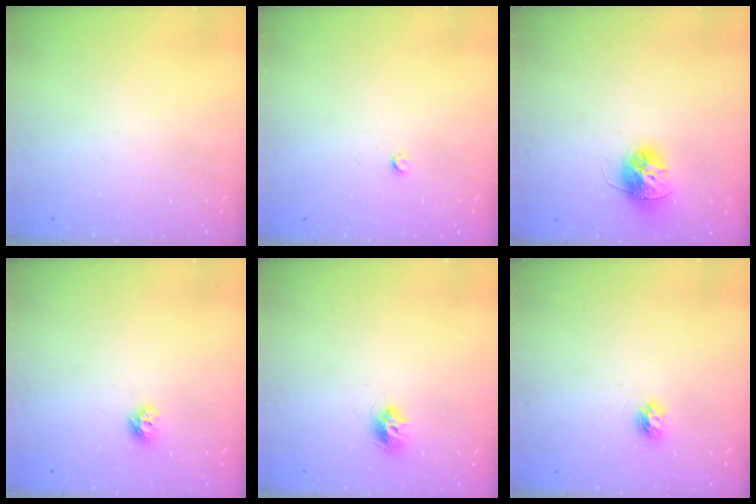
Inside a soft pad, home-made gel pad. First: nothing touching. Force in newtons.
{"total": 2.5, "press": 2.5, "slide": 0.4}
{"total": 11.1, "press": 11.1, "slide": 0.5}
{"total": 6.8, "press": 6.7, "slide": 1.0}
{"total": 8.4, "press": 8.3, "slide": 0.7}
{"total": 4.5, "press": 4.4, "slide": 0.5}